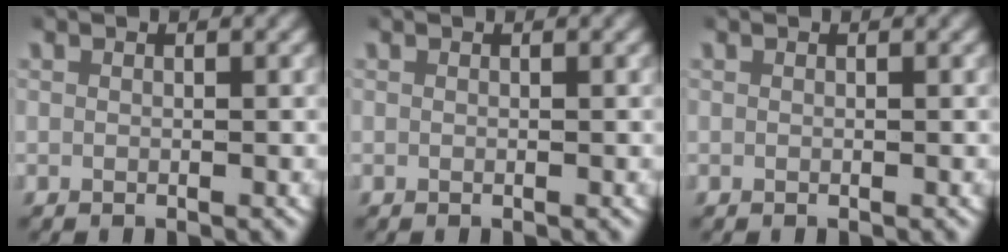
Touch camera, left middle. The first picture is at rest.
{"total": 0.0}
{"total": 0.0}